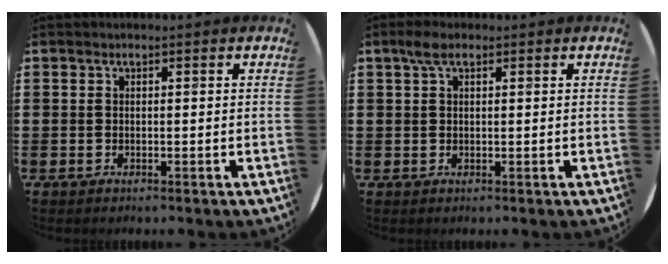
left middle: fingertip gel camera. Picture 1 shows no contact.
{"total": 2.5, "force": [1.3, 1.1, 1.8], "torque": [-0.031, 0.005, 0.021]}